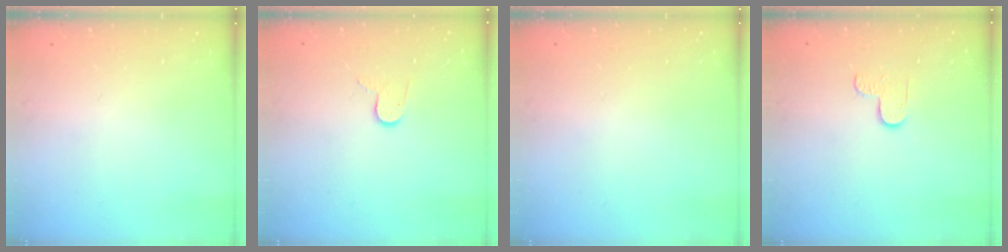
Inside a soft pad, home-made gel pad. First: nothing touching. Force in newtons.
{"total": 6.0, "press": 6.0, "slide": 0.2}
{"total": 0.8, "press": 0.8, "slide": 0.1}
{"total": 2.9, "press": 2.9, "slide": 0.3}